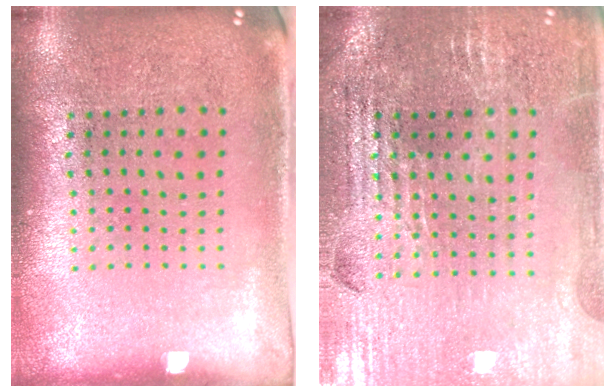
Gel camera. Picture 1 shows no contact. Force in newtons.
{"total": 2.9, "press": 2.8, "slide": 0.4}